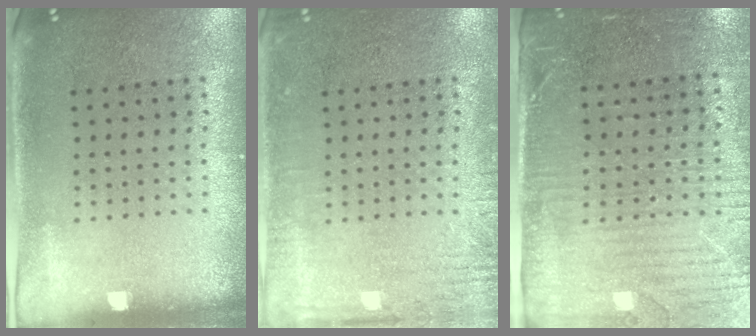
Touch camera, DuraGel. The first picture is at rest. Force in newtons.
{"total": 2.5, "press": 2.5, "slide": 0.3}
{"total": 3.4, "press": 3.1, "slide": 1.5}